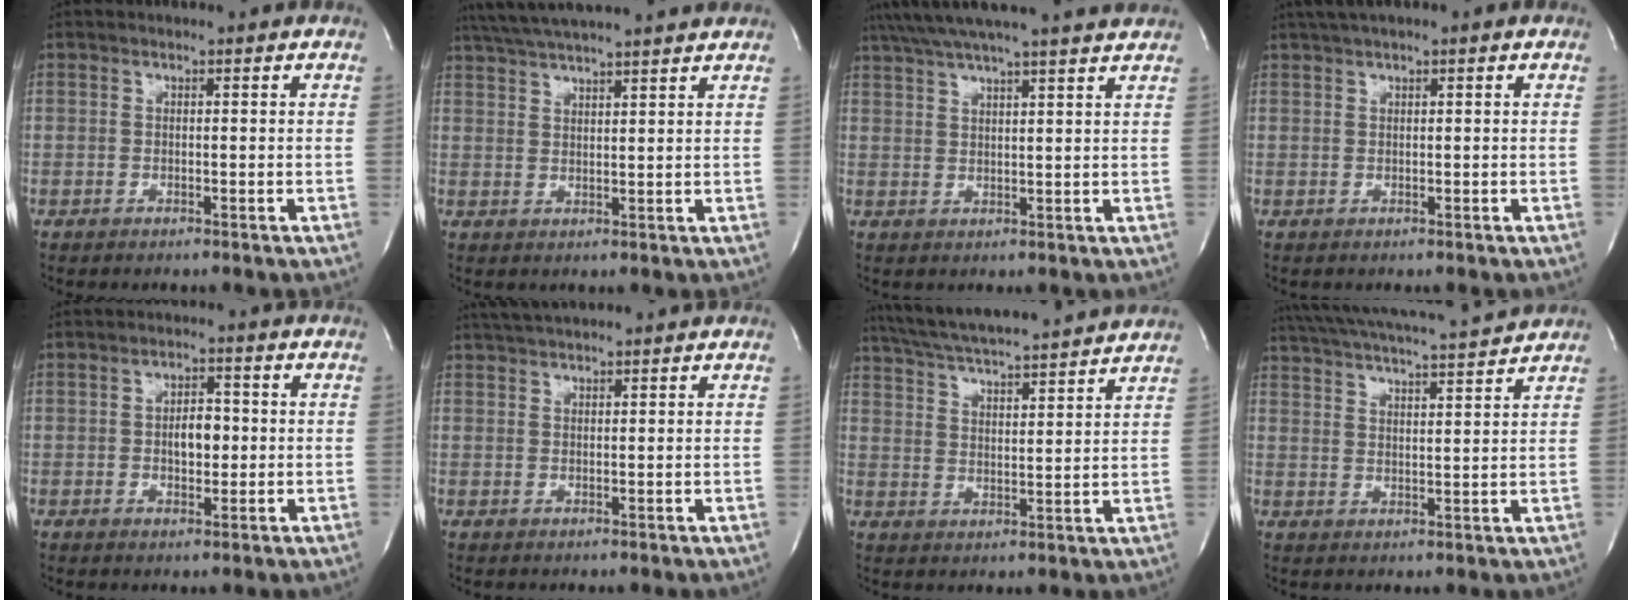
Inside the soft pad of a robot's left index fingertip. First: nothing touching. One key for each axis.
{"total": 14.2, "fx": 12.6, "fy": 0.3, "fz": 6.5, "tx": -0.121, "ty": 0.028, "tz": 0.184}
{"total": 16.8, "fx": 15.0, "fy": -0.2, "fz": 7.5, "tx": -0.131, "ty": 0.009, "tz": 0.203}
{"total": 3.3, "fx": 2.1, "fy": 0.2, "fz": 2.5, "tx": -0.048, "ty": 0.016, "tz": 0.036}
{"total": 3.9, "fx": -0.4, "fy": 2.0, "fz": 3.3, "tx": -0.049, "ty": -0.005, "tz": -0.005}
{"total": 4.6, "fx": 4.1, "fy": 0.3, "fz": 2.1, "tx": -0.035, "ty": 0.022, "tz": 0.072}
{"total": 18.8, "fx": 17.0, "fy": 0.9, "fz": 8.0, "tx": -0.141, "ty": 0.015, "tz": 0.250}
{"total": 16.0, "fx": 14.6, "fy": 0.5, "fz": 6.4, "tx": -0.125, "ty": 0.006, "tz": 0.211}